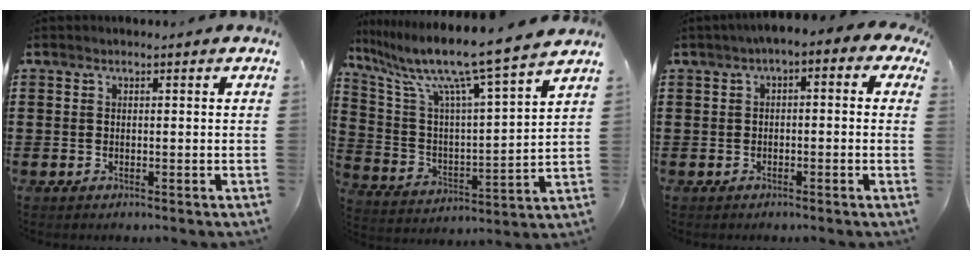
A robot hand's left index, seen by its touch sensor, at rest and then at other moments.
{"total": 10.5, "force": [8.6, -0.4, 6.0], "torque": [-0.152, -0.066, 0.133]}
{"total": 2.1, "force": [-1.6, 0.8, 1.2], "torque": [-0.033, 0.003, -0.040]}